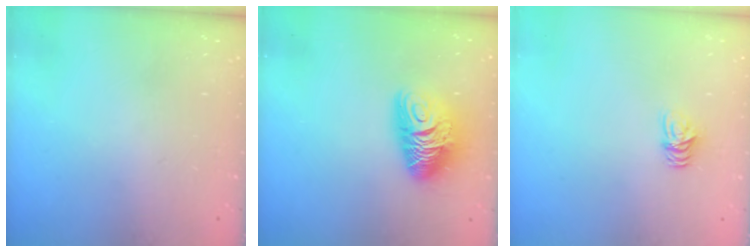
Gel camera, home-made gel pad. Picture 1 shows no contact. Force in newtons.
{"total": 12.4, "press": 12.3, "slide": 1.4}
{"total": 5.3, "press": 5.3, "slide": 0.6}